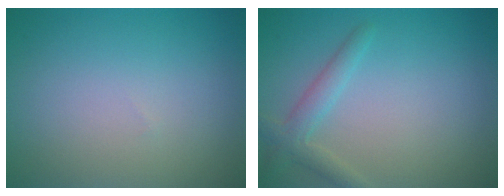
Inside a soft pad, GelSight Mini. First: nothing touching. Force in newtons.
{"total": 2.4, "press": 2.3, "slide": 0.1}